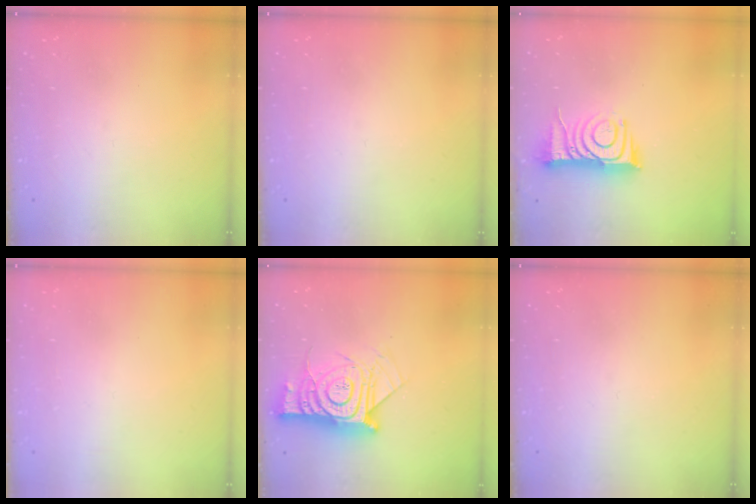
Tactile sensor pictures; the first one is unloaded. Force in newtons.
{"total": 0.0}
{"total": 11.2, "press": 11.2, "slide": 1.2}
{"total": 1.7, "press": 1.7, "slide": 0.2}
{"total": 17.0, "press": 16.9, "slide": 1.6}
{"total": 0.0}